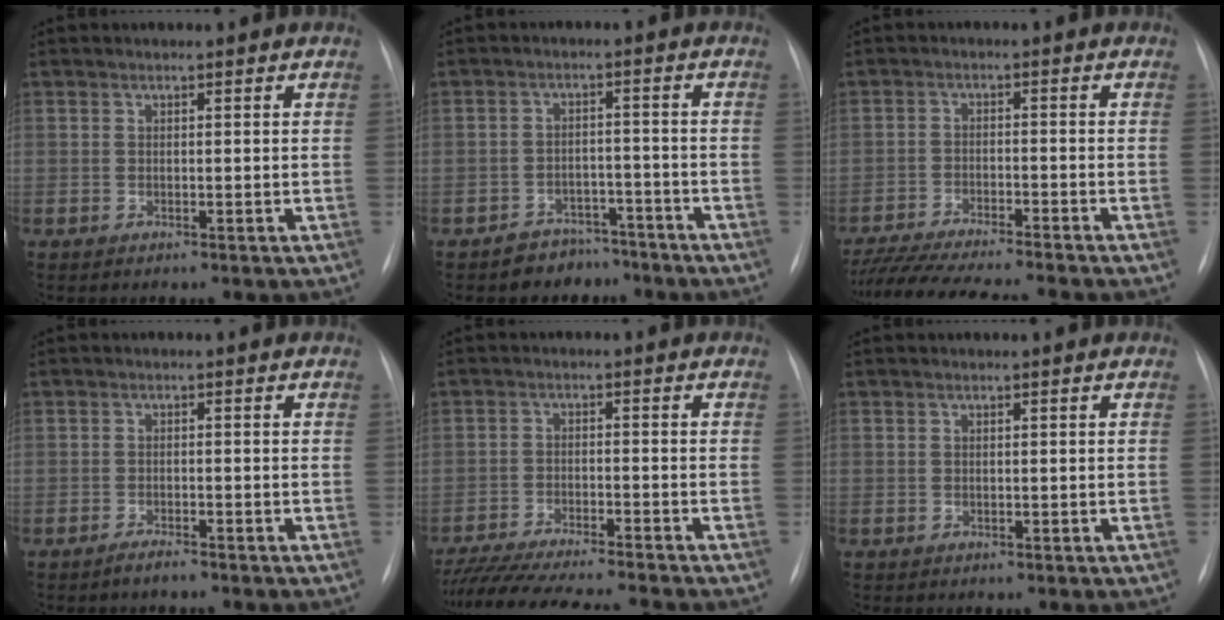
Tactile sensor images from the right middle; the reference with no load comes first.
{"total": 5.2, "force": [-4.2, 3.0, 0.4], "torque": [-0.003, 0.011, -0.062]}
{"total": 15.3, "force": [-13.7, 0.1, 6.8], "torque": [-0.114, -0.024, -0.215]}
{"total": 1.6, "force": [-1.4, 0.0, 0.8], "torque": [-0.023, -0.004, -0.027]}
{"total": 16.1, "force": [-14.4, 0.1, 7.0], "torque": [-0.117, -0.028, -0.224]}
{"total": 0.0}